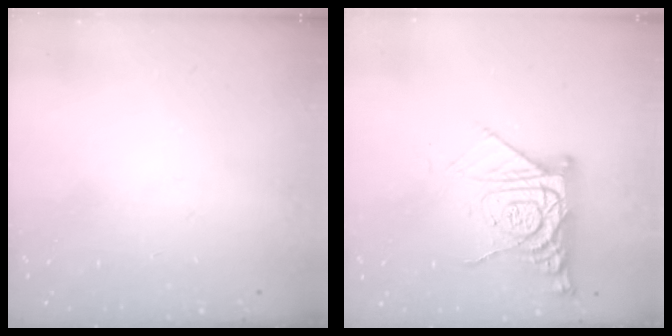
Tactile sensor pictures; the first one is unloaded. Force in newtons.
{"total": 13.2, "press": 13.2, "slide": 1.2}